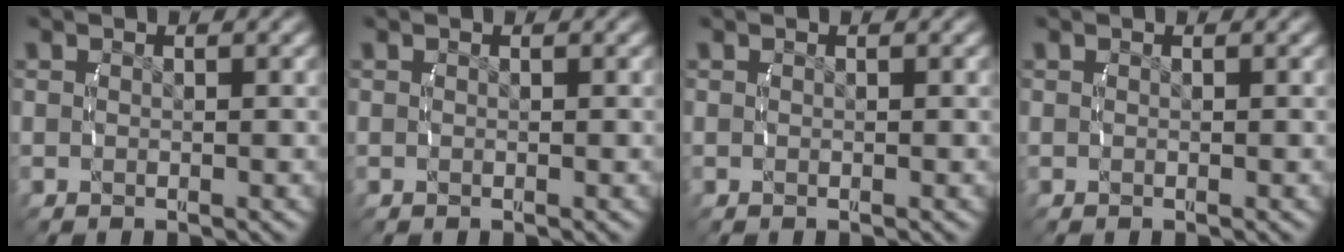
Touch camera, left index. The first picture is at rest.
{"total": 0.0}
{"total": 0.0}
{"total": 0.0}